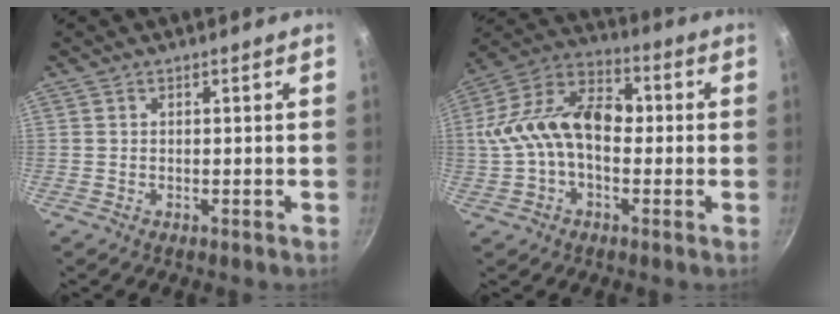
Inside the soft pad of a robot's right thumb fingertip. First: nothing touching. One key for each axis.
{"total": 15.9, "fx": -0.4, "fy": 10.5, "fz": 11.9, "tx": -0.182, "ty": 0.046, "tz": -0.030}